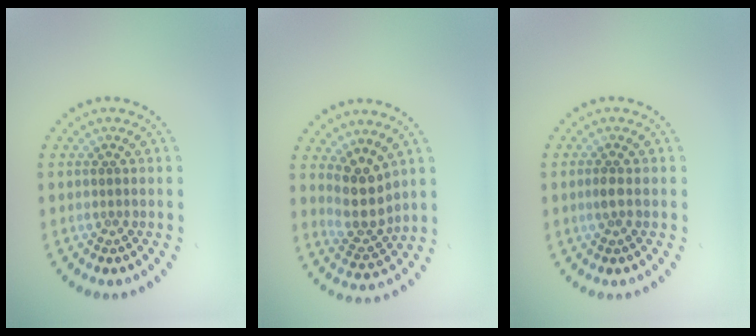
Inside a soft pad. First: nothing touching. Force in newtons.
{"total": 3.6, "press": 3.0, "slide": 2.0}
{"total": 0.7, "press": 0.7, "slide": 0.1}